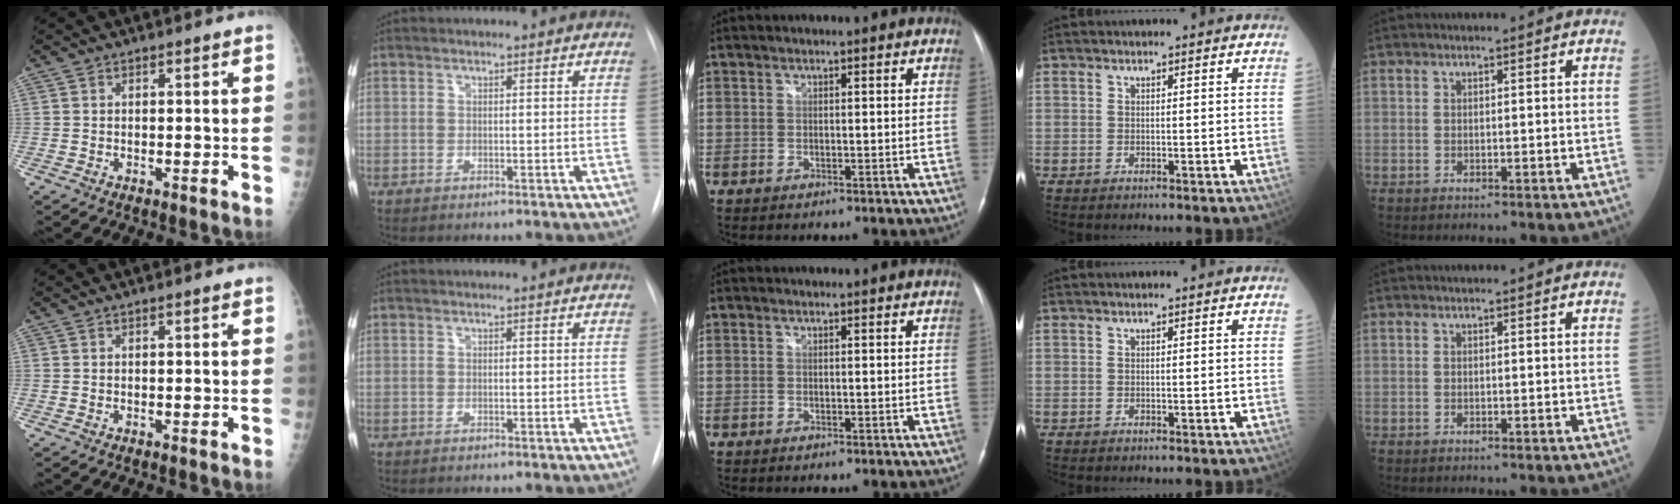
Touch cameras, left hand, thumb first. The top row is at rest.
{}